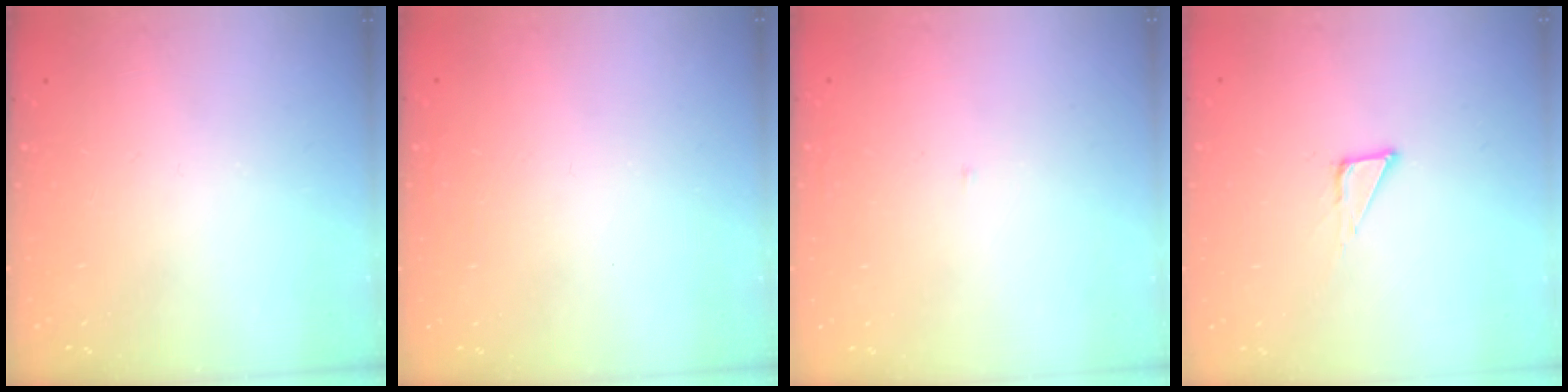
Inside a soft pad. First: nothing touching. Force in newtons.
{"total": 1.6, "press": 1.6, "slide": 0.1}
{"total": 2.0, "press": 2.0, "slide": 0.2}
{"total": 1.9, "press": 1.9, "slide": 0.1}